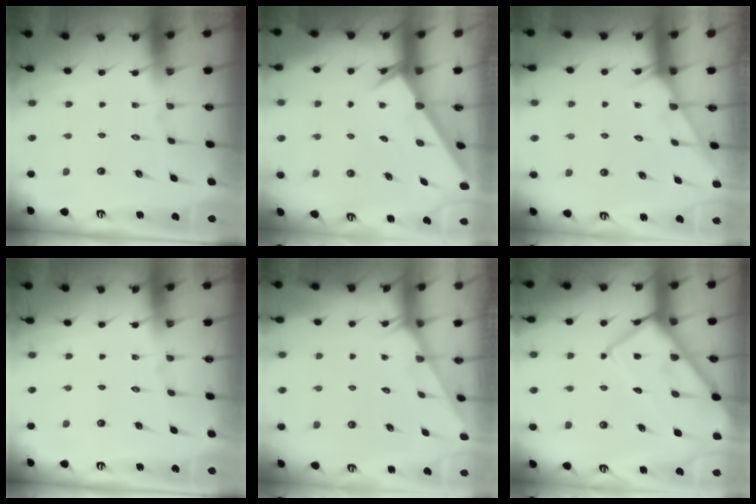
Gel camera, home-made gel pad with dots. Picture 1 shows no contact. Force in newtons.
{"total": 2.5, "press": 2.5, "slide": 0.1}
{"total": 6.4, "press": 6.4, "slide": 0.4}
{"total": 0.0}
{"total": 1.3, "press": 1.3, "slide": 0.1}
{"total": 14.9, "press": 14.9, "slide": 1.3}